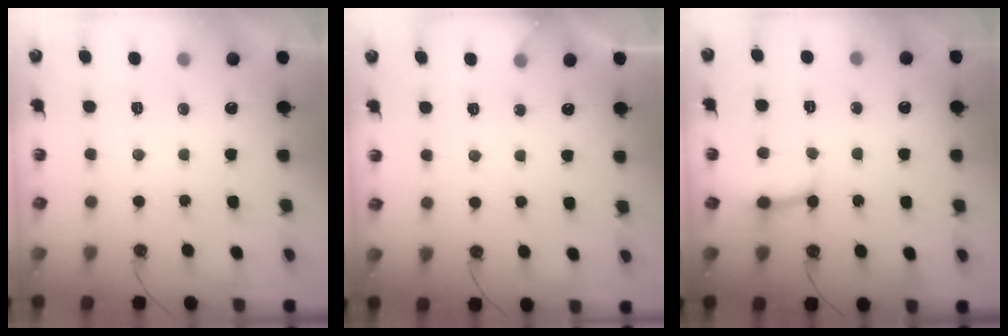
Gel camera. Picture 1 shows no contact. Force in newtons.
{"total": 3.6, "press": 3.6, "slide": 0.1}
{"total": 4.0, "press": 4.0, "slide": 0.3}